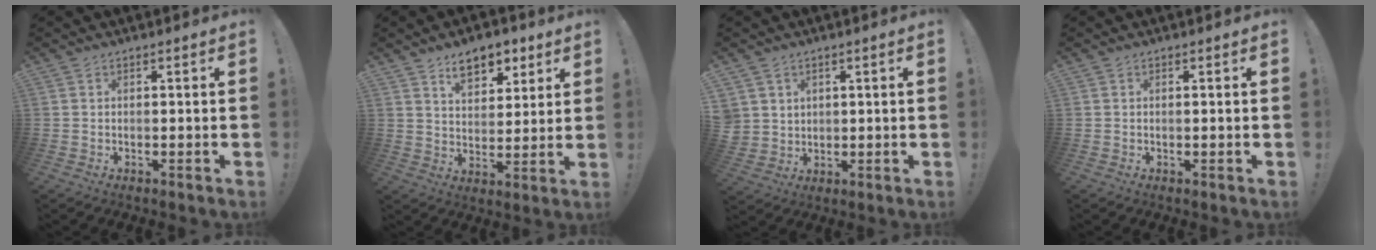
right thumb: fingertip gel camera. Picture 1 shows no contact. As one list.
[{"total": 10.1, "force": [6.6, 5.9, 5.0], "torque": [-0.067, -0.033, 0.122]}, {"total": 4.5, "force": [2.4, 3.8, 0.6], "torque": [-0.017, -0.010, 0.051]}, {"total": 0.0}]